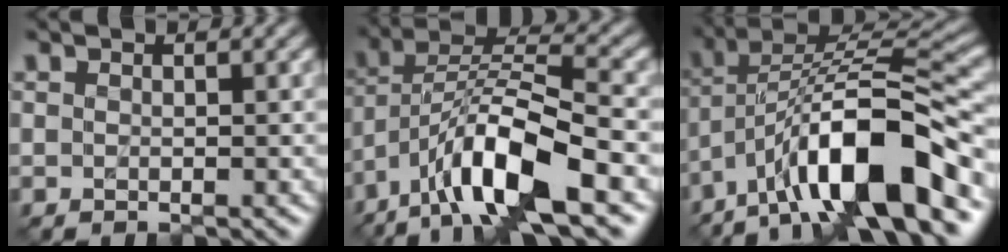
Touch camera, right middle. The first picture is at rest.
{"total": 10.1, "force": [-5.6, 2.6, 8.0], "torque": [-0.145, 0.015, -0.110]}
{"total": 11.5, "force": [-6.3, 3.0, 9.1], "torque": [-0.146, 0.021, -0.115]}